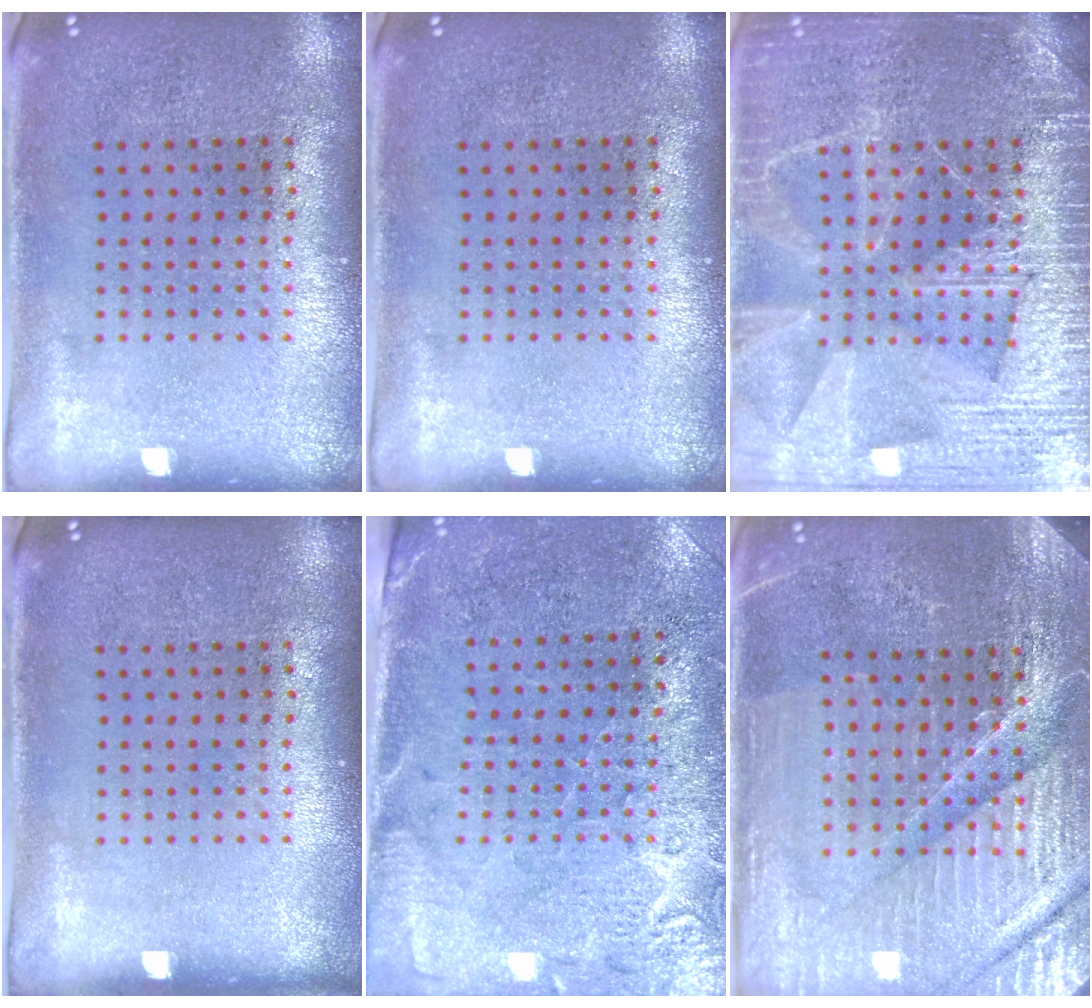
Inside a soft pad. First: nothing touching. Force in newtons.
{"total": 0.0}
{"total": 6.6, "press": 6.5, "slide": 0.8}
{"total": 0.0}
{"total": 2.8, "press": 2.5, "slide": 1.1}
{"total": 4.9, "press": 4.6, "slide": 1.5}